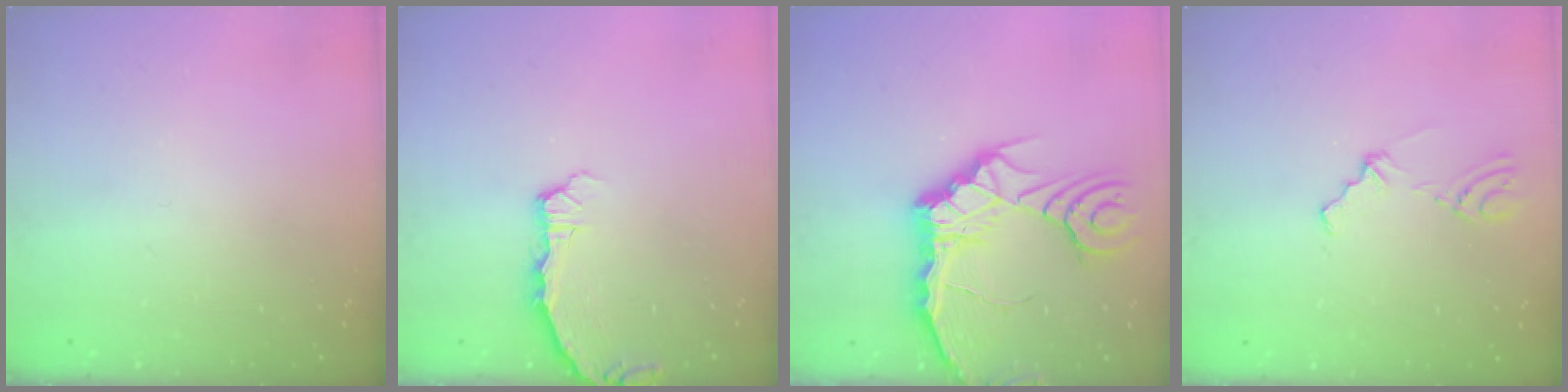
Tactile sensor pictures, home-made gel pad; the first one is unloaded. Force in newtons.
{"total": 2.4, "press": 2.4, "slide": 0.3}
{"total": 12.7, "press": 12.6, "slide": 1.5}
{"total": 2.9, "press": 2.8, "slide": 0.8}